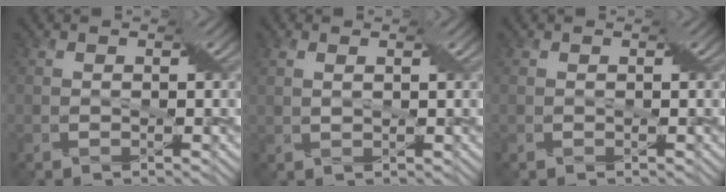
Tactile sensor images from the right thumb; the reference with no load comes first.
{"total": 1.6, "force": [0.7, 0.6, 1.4], "torque": [-0.029, -0.002, 0.019]}
{"total": 0.0}